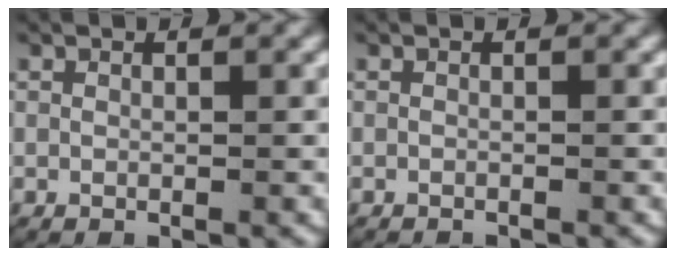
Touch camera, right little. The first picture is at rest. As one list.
[{"total": 0.6, "force": [-0.6, 0.0, -0.1], "torque": [-0.006, -0.006, -0.008]}]